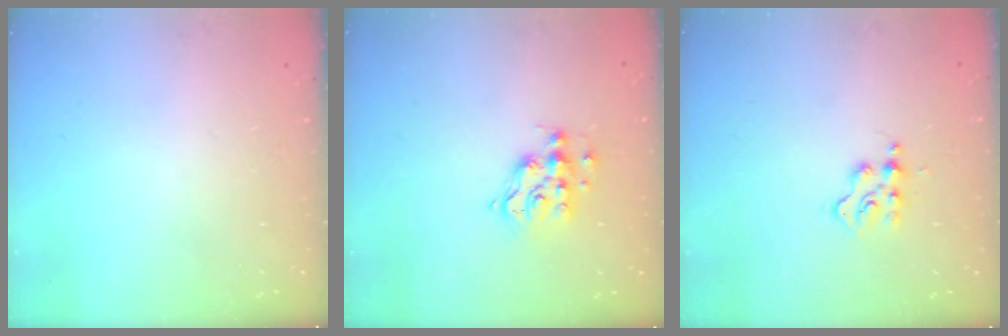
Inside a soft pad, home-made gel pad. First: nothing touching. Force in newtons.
{"total": 9.9, "press": 9.9, "slide": 0.7}
{"total": 3.8, "press": 3.8, "slide": 0.4}